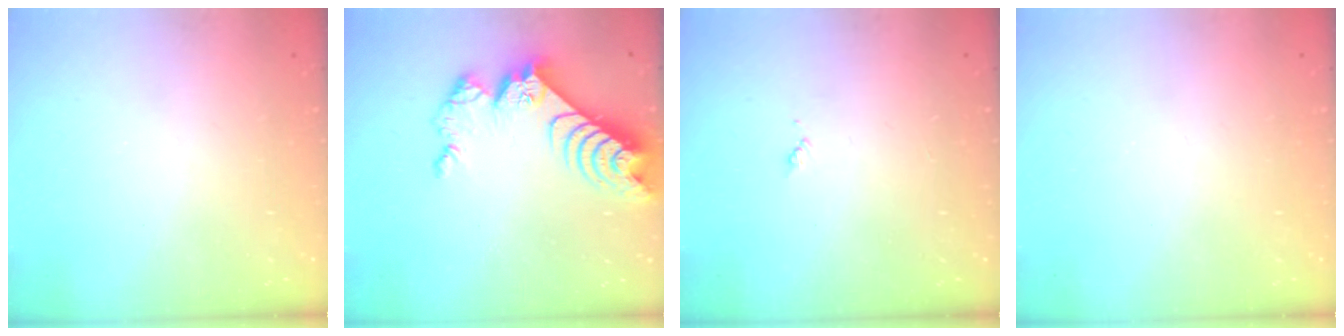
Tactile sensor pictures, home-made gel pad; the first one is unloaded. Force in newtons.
{"total": 9.9, "press": 9.9, "slide": 0.8}
{"total": 4.0, "press": 3.9, "slide": 0.5}
{"total": 0.0}